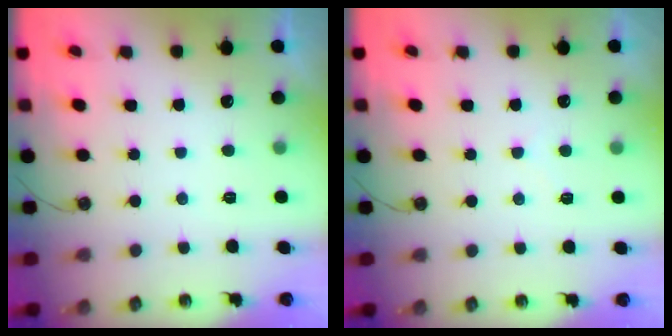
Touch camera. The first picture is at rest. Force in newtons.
{"total": 3.4, "press": 3.3, "slide": 0.5}